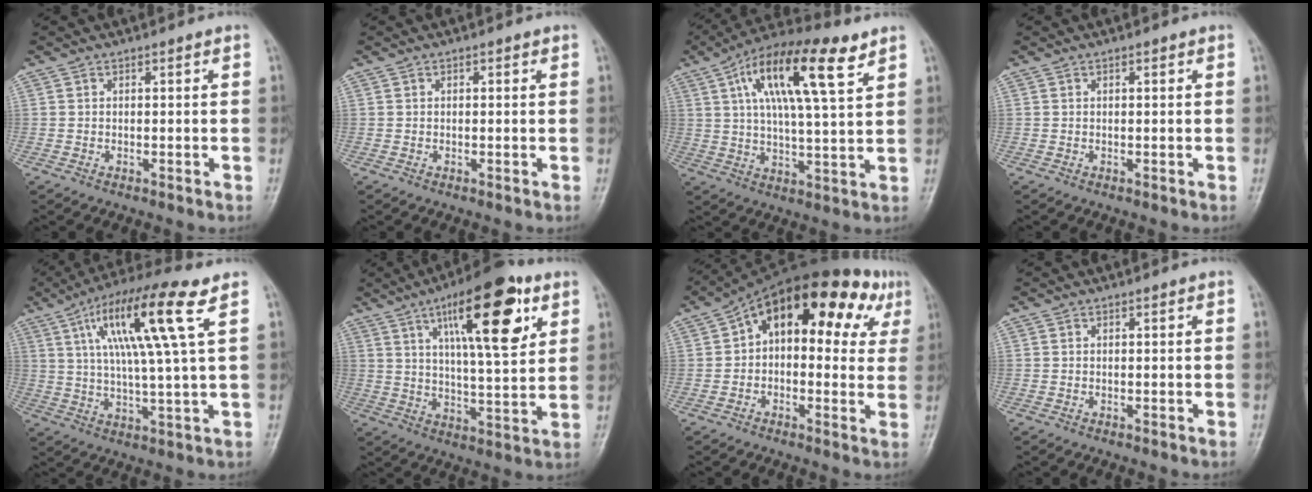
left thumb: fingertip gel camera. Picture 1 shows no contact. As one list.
[{"total": 0.7, "force": [0.3, 0.4, 0.5], "torque": [-0.003, 0.001, 0.001]}, {"total": 17.8, "force": [8.0, 5.2, 15.0], "torque": [-0.249, -0.002, 0.131]}, {"total": 0.5, "force": [0.2, 0.2, 0.4], "torque": [-0.007, 0.000, 0.002]}, {"total": 15.9, "force": [6.1, 1.5, 14.6], "torque": [-0.278, -0.003, 0.102]}, {"total": 18.9, "force": [8.5, 5.8, 15.8], "torque": [-0.217, -0.028, 0.131]}, {"total": 19.4, "force": [6.1, 10.6, 15.0], "torque": [-0.163, 0.040, 0.076]}, {"total": 0.0}]